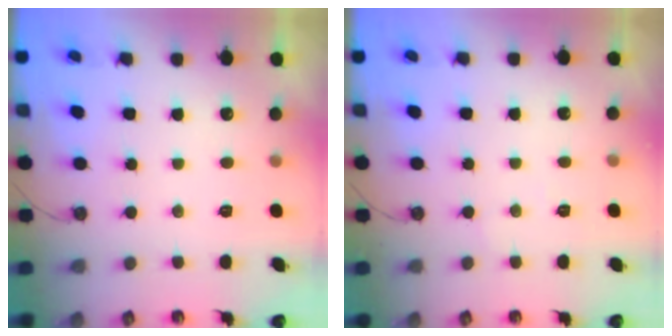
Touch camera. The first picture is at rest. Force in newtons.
{"total": 4.1, "press": 4.0, "slide": 0.6}